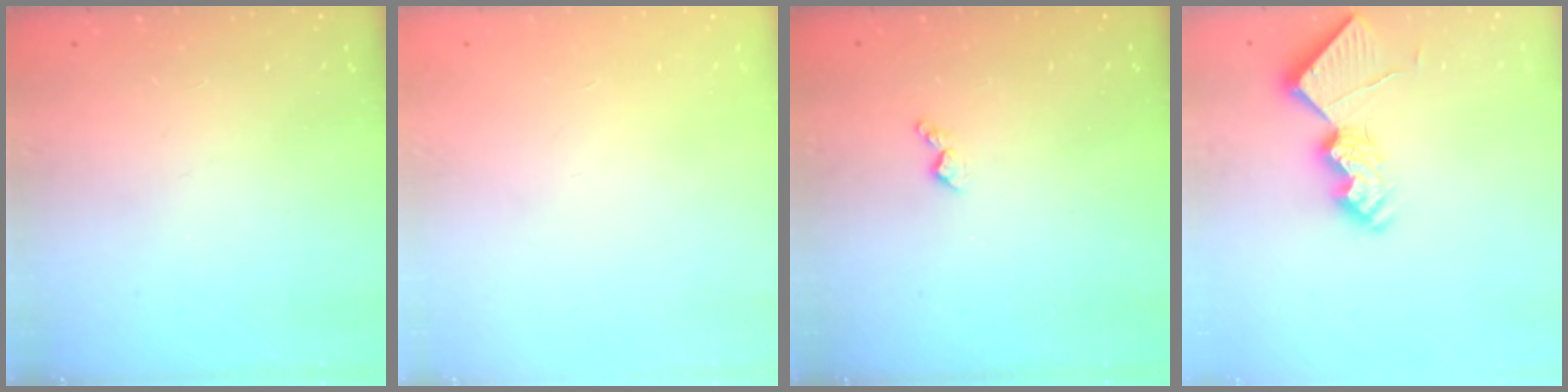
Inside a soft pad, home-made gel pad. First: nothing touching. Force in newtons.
{"total": 0.0}
{"total": 3.8, "press": 3.8, "slide": 0.6}
{"total": 16.7, "press": 16.7, "slide": 0.1}